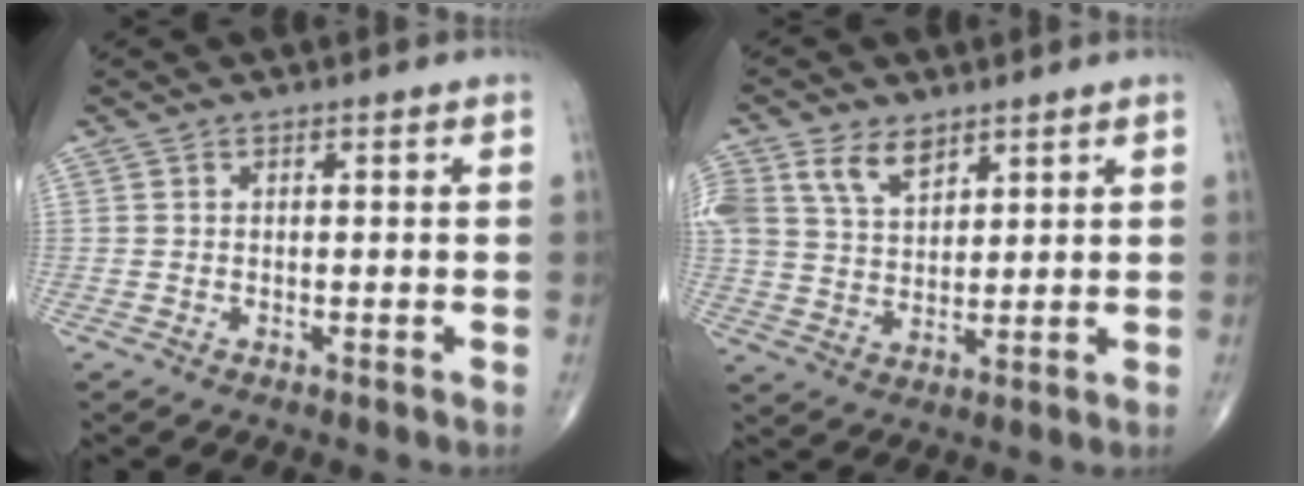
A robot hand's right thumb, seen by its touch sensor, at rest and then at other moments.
{"total": 10.2, "force": [5.7, 6.4, 5.5], "torque": [-0.100, -0.009, 0.118]}